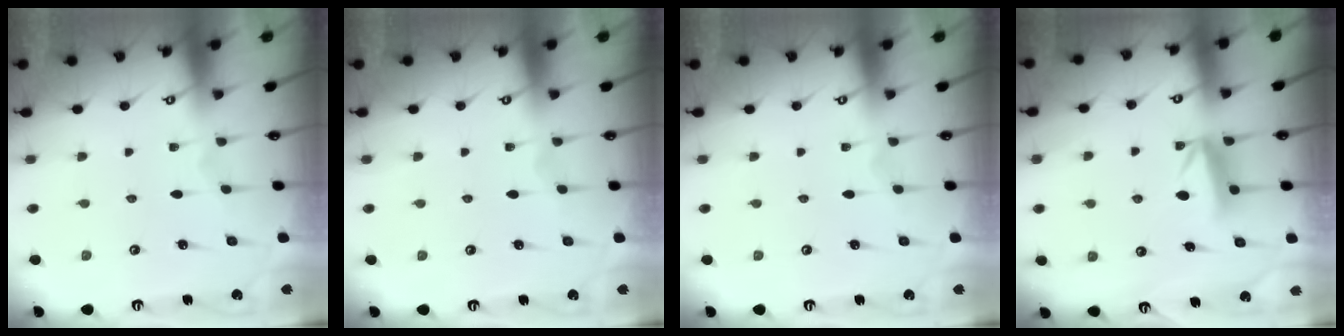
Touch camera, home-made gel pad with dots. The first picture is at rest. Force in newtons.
{"total": 0.0}
{"total": 0.0}
{"total": 6.7, "press": 6.7, "slide": 0.7}